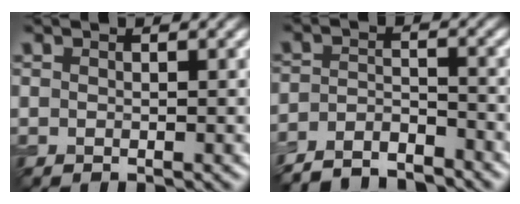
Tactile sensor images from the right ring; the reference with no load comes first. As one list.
[{"total": 4.8, "force": [-4.6, 0.8, 1.2], "torque": [-0.024, -0.005, -0.086]}]